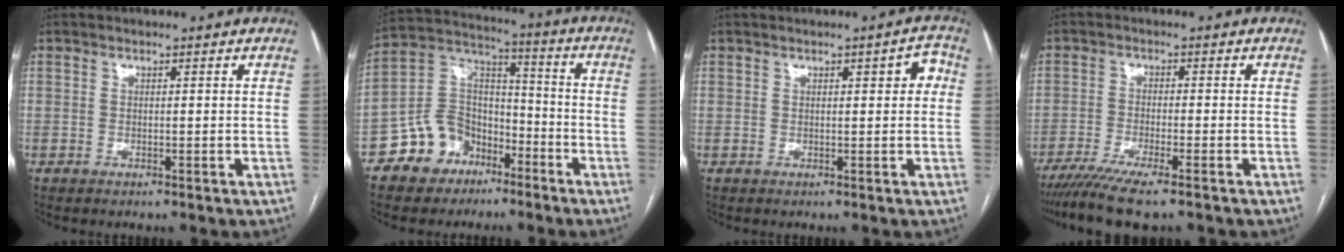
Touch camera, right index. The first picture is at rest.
{"total": 11.0, "force": [-6.7, 8.2, 3.2], "torque": [-0.063, 0.047, -0.118]}
{"total": 2.9, "force": [0.7, 1.1, 2.6], "torque": [-0.025, 0.016, 0.007]}
{"total": 8.1, "force": [-6.3, 0.3, 5.1], "torque": [-0.081, -0.018, -0.104]}